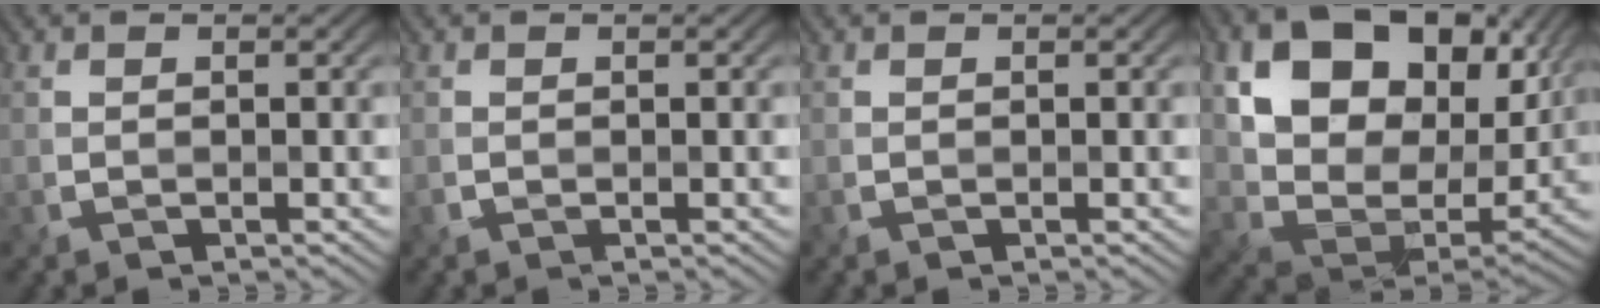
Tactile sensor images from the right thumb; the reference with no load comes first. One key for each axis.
{"total": 0.0}
{"total": 0.0}
{"total": 17.0, "fx": 7.6, "fy": 11.2, "fz": 10.3, "tx": -0.198, "ty": -0.003, "tz": 0.153}